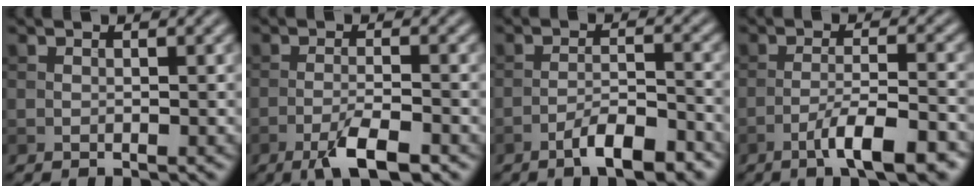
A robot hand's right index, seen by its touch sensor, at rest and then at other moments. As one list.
[{"total": 4.7, "force": [-2.9, 1.0, 3.5], "torque": [-0.067, -0.002, -0.054]}, {"total": 4.9, "force": [-3.4, 1.2, 3.4], "torque": [-0.057, 0.009, -0.057]}, {"total": 6.4, "force": [-4.0, 1.2, 4.9], "torque": [-0.079, 0.005, -0.064]}]